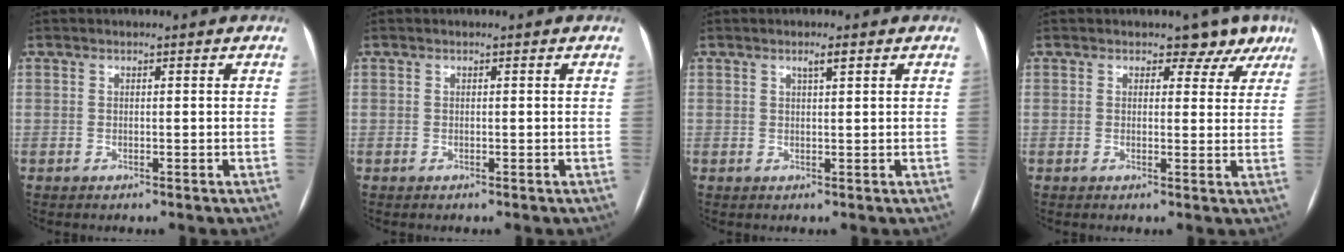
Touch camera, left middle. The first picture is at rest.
{"total": 0.0}
{"total": 1.5, "force": [0.9, 0.1, 1.2], "torque": [-0.022, 0.002, 0.015]}
{"total": 5.1, "force": [3.7, 3.3, 1.2], "torque": [0.006, -0.001, 0.027]}